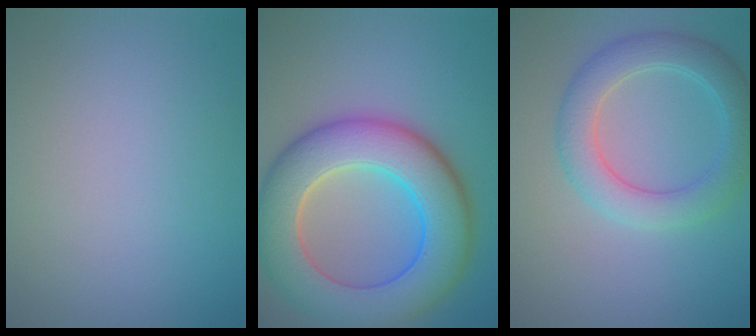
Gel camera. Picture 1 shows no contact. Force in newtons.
{"total": 10.9, "press": 10.9, "slide": 0.7}
{"total": 4.6, "press": 4.6, "slide": 0.2}